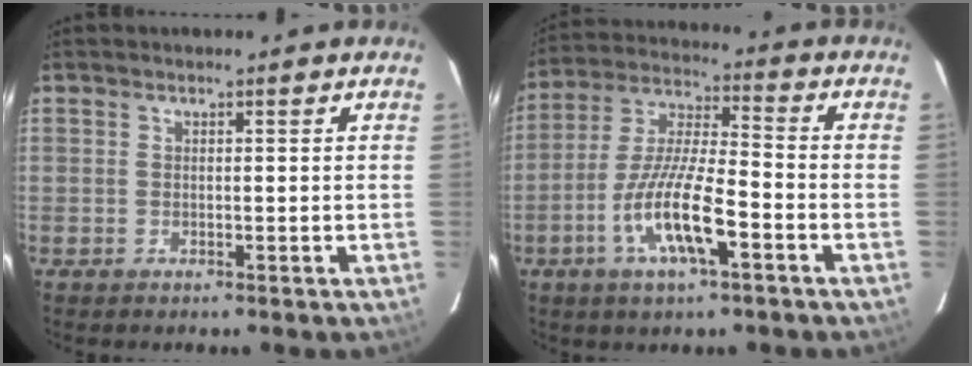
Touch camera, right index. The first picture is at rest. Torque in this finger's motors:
{"motor_torque": [1.19, -0.95, 0.49, 0.21]}